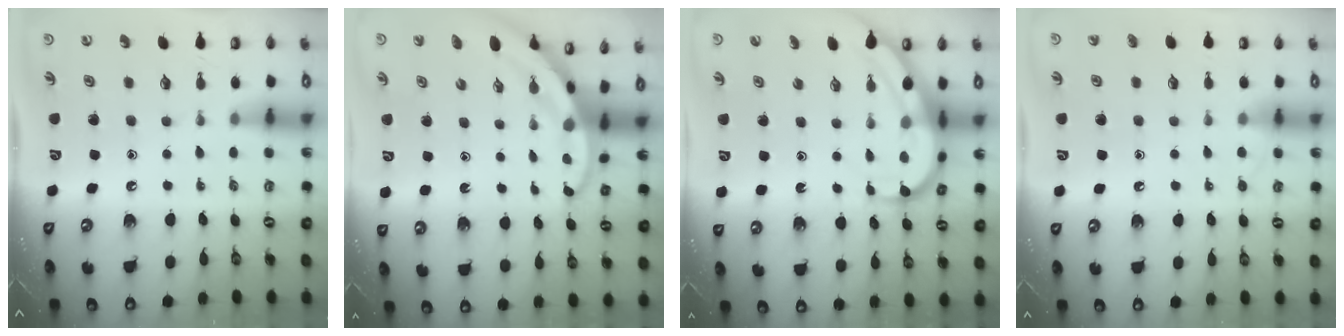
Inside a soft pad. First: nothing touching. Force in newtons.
{"total": 3.6, "press": 3.6, "slide": 0.1}
{"total": 8.4, "press": 8.4, "slide": 0.8}
{"total": 4.2, "press": 4.2, "slide": 0.4}